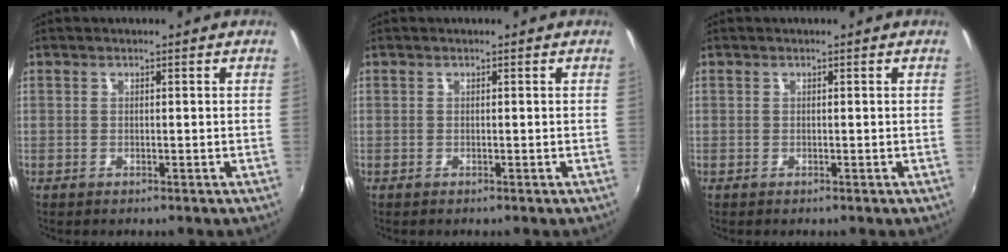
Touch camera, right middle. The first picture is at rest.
{"total": 0.0}
{"total": 0.0}